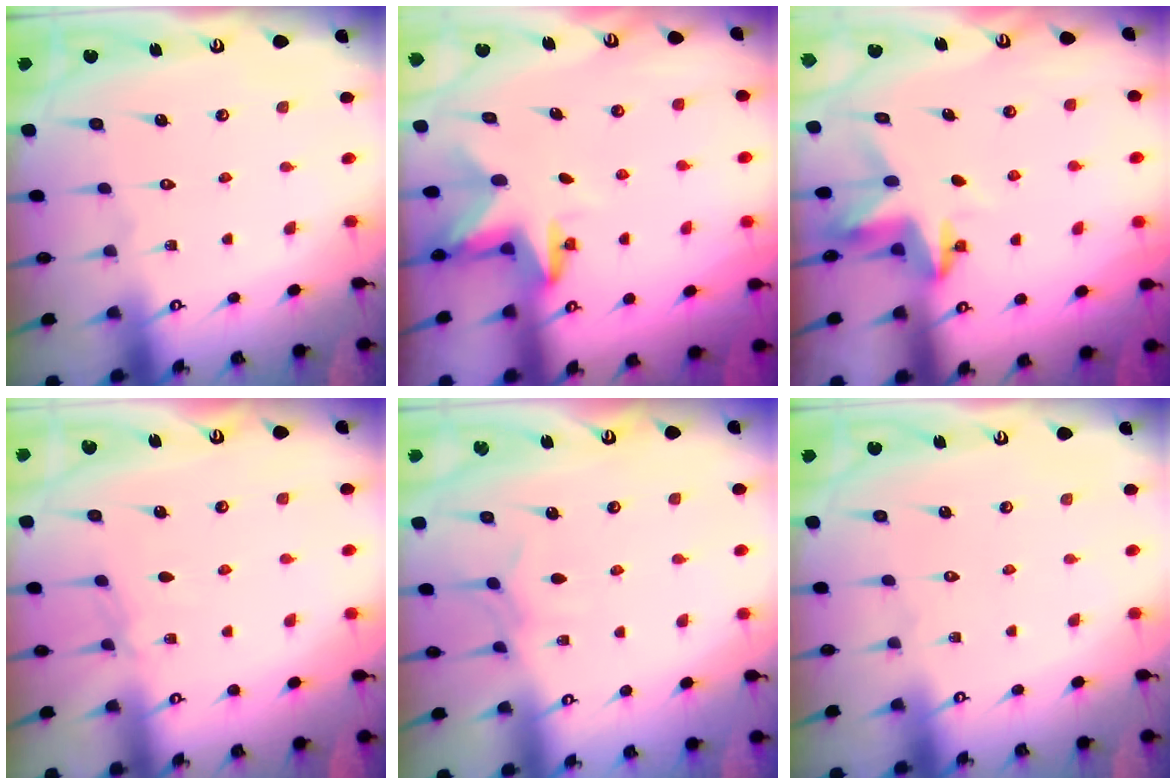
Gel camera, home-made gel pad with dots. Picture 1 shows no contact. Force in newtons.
{"total": 3.0, "press": 3.0, "slide": 0.1}
{"total": 3.8, "press": 3.8, "slide": 0.4}
{"total": 3.5, "press": 3.5, "slide": 0.5}
{"total": 3.3, "press": 3.3, "slide": 0.2}
{"total": 0.0}